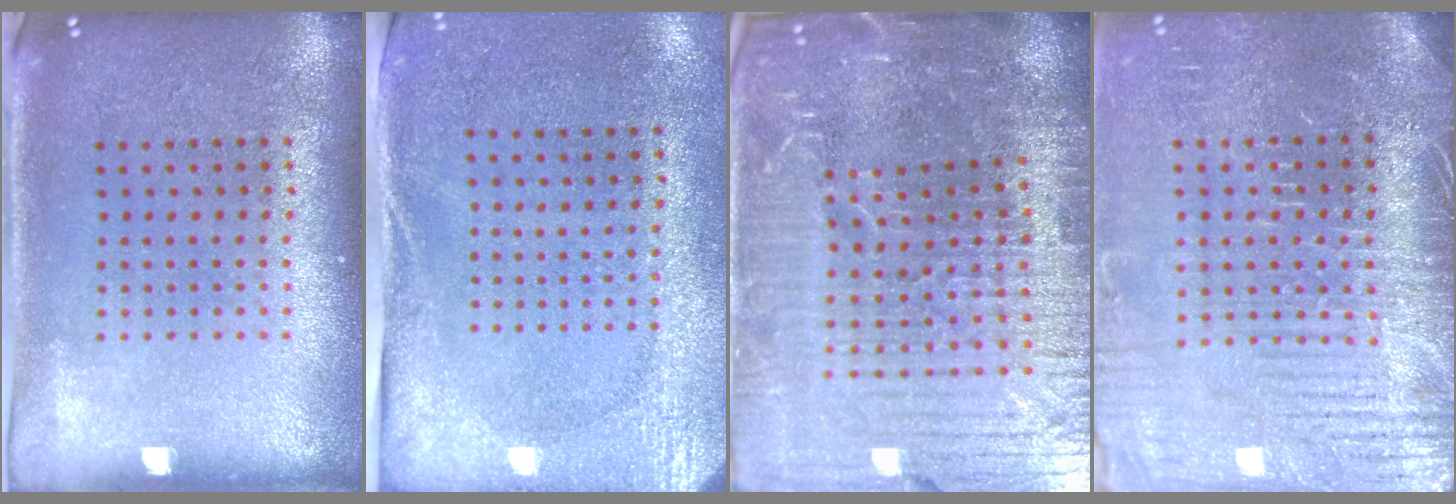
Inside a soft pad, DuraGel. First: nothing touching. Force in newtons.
{"total": 2.7, "press": 2.1, "slide": 1.7}
{"total": 7.0, "press": 6.1, "slide": 3.5}
{"total": 4.0, "press": 3.8, "slide": 1.3}